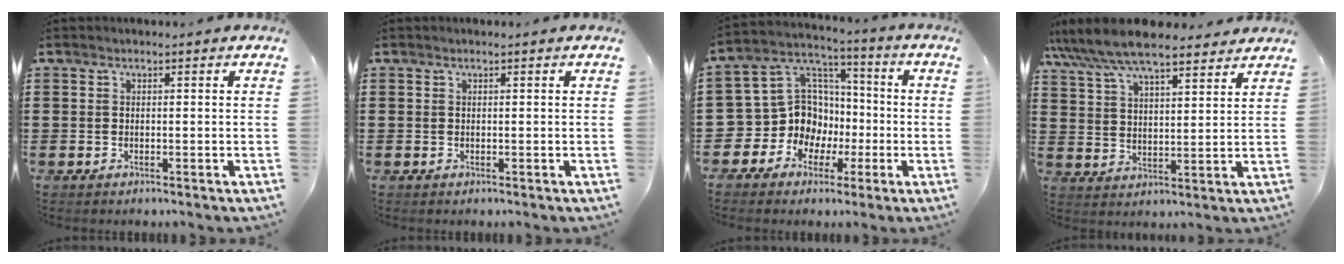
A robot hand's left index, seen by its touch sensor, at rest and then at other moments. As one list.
[{"total": 0.0}, {"total": 11.3, "force": [-1.9, 10.5, 3.9], "torque": [-0.136, -0.004, -0.031]}, {"total": 8.2, "force": [7.4, 1.4, 3.2], "torque": [-0.089, -0.025, 0.133]}]